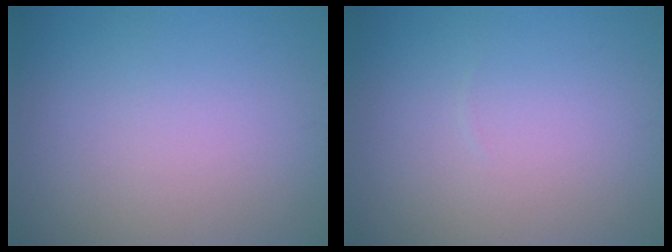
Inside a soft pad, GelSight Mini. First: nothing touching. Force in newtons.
{"total": 0.0}